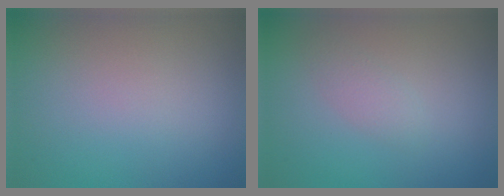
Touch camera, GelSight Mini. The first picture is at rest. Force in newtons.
{"total": 1.3, "press": 1.3, "slide": 0.0}